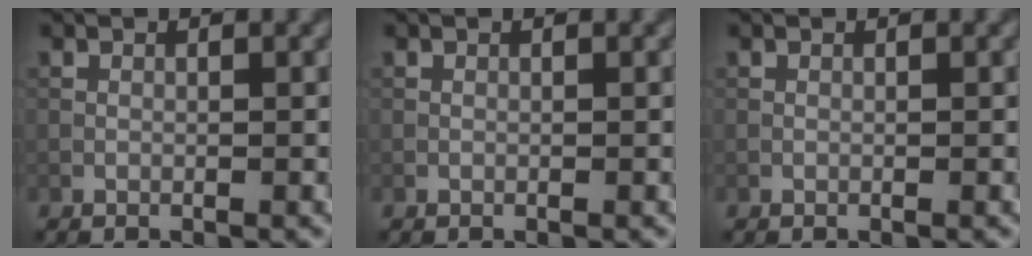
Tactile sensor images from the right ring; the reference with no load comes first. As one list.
[{"total": 0.0}, {"total": 0.0}]